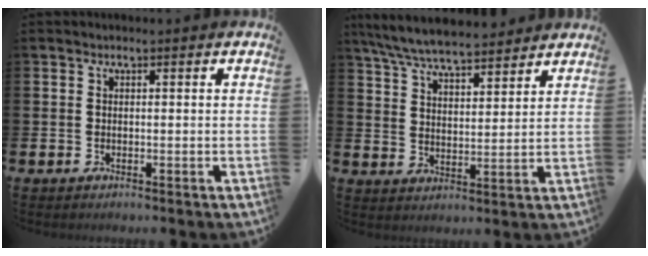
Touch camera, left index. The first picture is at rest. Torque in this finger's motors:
{"motor_torque": [0.38, -0.49, 1.06, 0.21]}